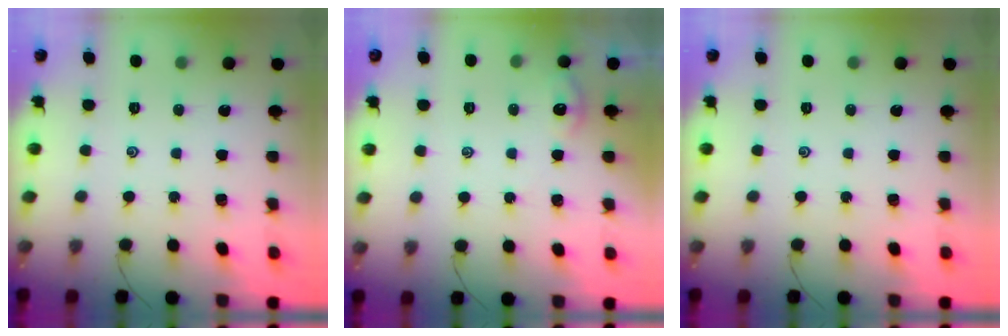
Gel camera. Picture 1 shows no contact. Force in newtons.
{"total": 2.0, "press": 2.0, "slide": 0.2}
{"total": 0.0}